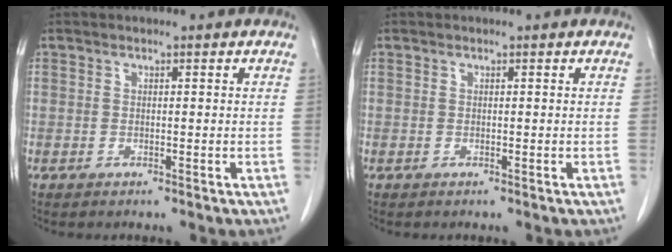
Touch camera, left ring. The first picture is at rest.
{"total": 0.0}